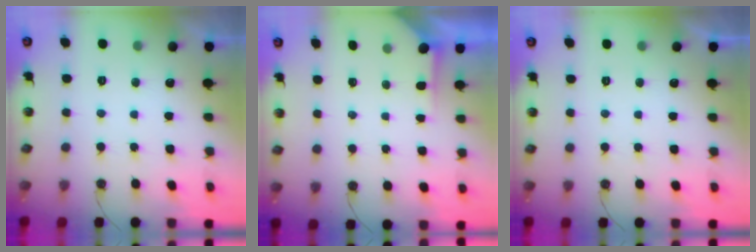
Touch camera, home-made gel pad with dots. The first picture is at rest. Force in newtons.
{"total": 2.2, "press": 2.2, "slide": 0.3}
{"total": 0.0}